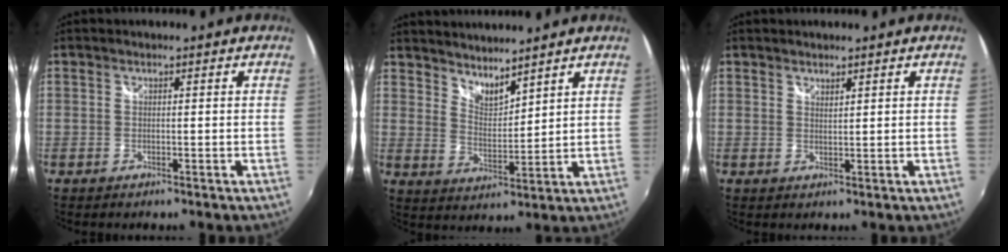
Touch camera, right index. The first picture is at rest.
{"total": 6.2, "force": [5.6, 1.4, 2.1], "torque": [-0.028, -0.004, 0.102]}
{"total": 1.4, "force": [1.3, 0.3, 0.4], "torque": [-0.005, 0.000, 0.022]}